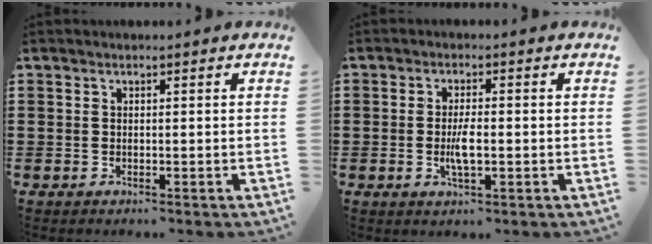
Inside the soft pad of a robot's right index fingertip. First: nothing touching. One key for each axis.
{"total": 4.0, "fx": -0.7, "fy": 1.1, "fz": 3.8, "tx": -0.079, "ty": -0.006, "tz": -0.016}